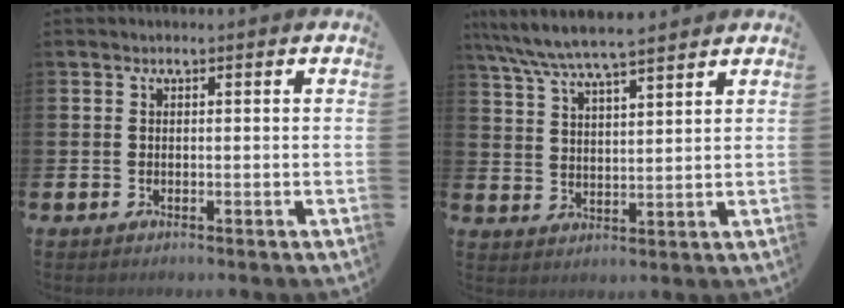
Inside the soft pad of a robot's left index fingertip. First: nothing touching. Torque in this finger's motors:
{"motor_torque": [0.97, -1.17, 0.91, 0.21]}